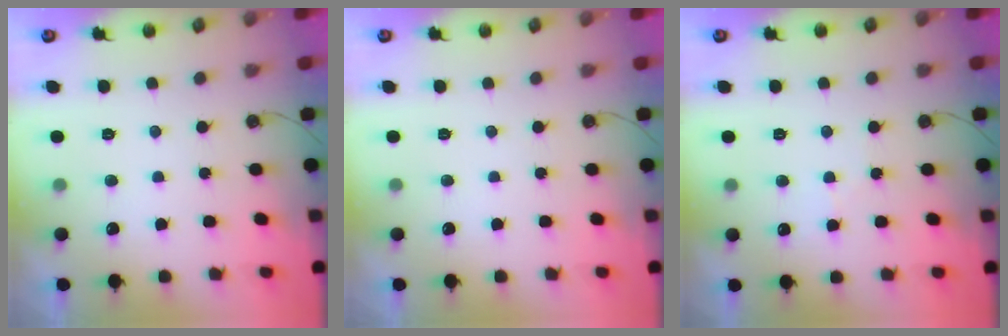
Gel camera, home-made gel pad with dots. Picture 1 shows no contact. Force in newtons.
{"total": 0.0}
{"total": 5.6, "press": 5.5, "slide": 0.9}